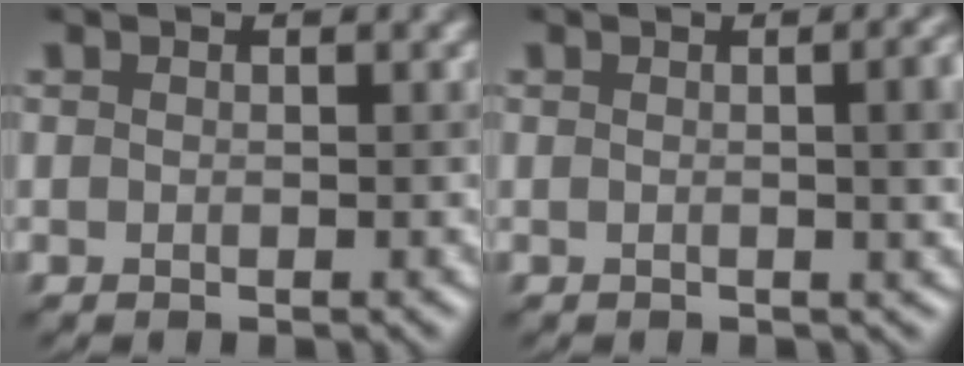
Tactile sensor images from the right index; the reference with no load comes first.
{"total": 5.6, "force": [0.4, 2.4, 5.0], "torque": [-0.012, 0.016, 0.001]}